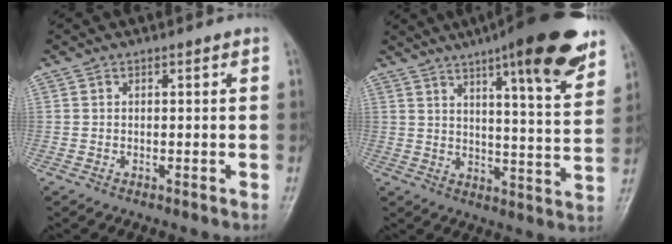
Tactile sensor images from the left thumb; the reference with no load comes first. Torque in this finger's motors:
{"motor_torque": [1.11, 0.73, 1.60, -1.17, 0.15]}